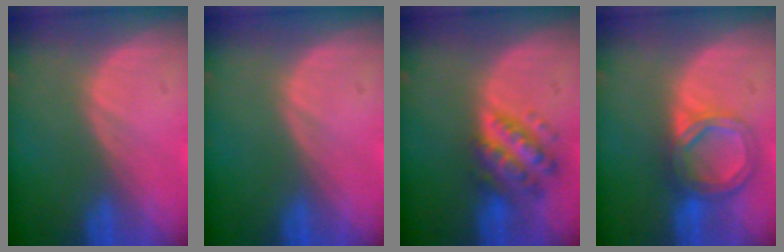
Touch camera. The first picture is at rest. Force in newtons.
{"total": 0.0}
{"total": 6.4, "press": 6.4, "slide": 0.2}
{"total": 6.4, "press": 5.6, "slide": 3.1}